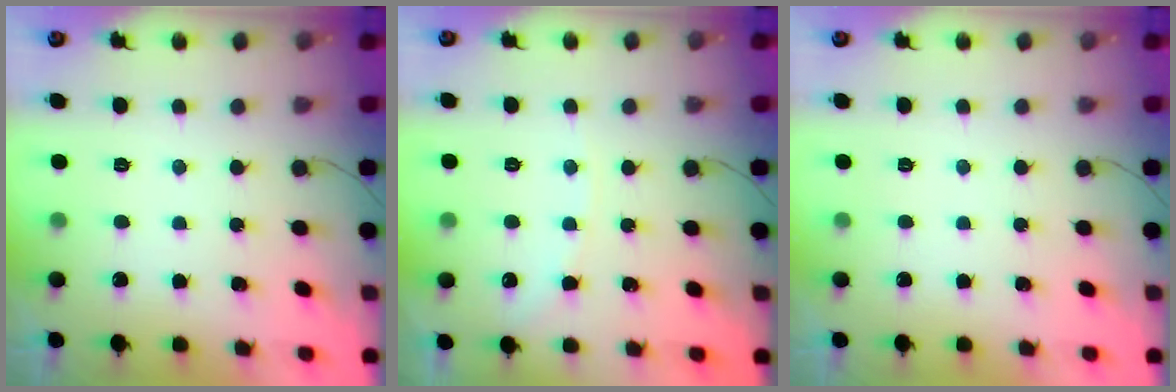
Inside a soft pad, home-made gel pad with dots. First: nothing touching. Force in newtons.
{"total": 5.2, "press": 5.2, "slide": 0.7}
{"total": 0.0}